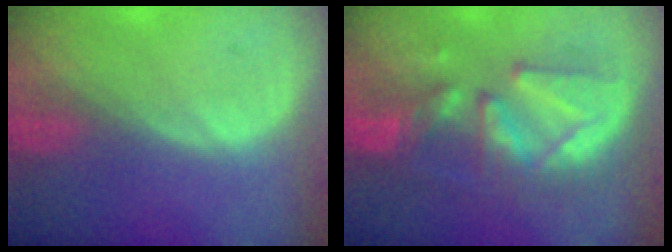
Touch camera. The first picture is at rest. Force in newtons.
{"total": 9.4, "press": 9.3, "slide": 0.9}